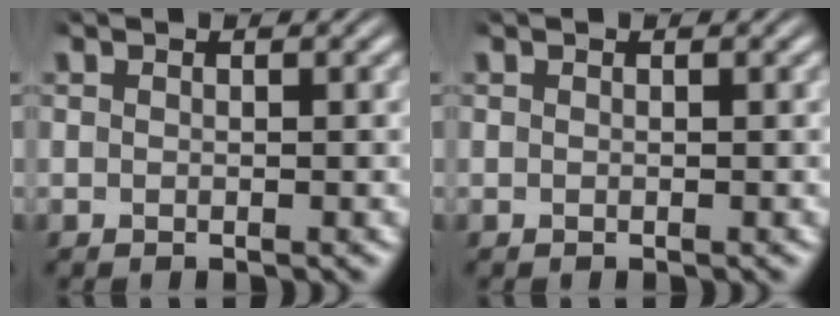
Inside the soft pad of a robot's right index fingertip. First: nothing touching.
{"total": 0.0}